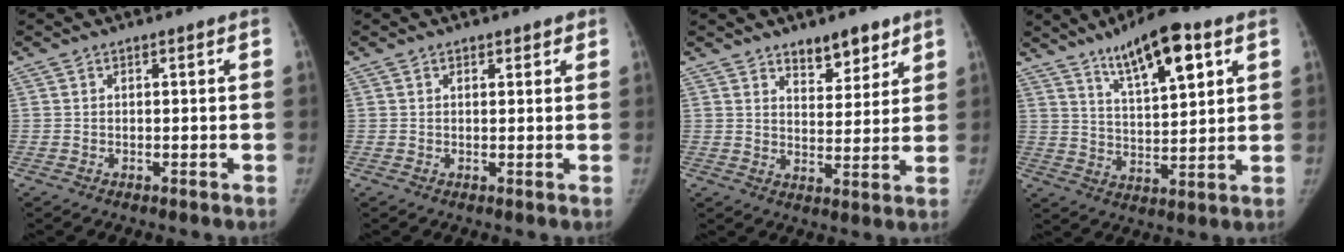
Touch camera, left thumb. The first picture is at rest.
{"total": 2.3, "force": [1.5, 1.3, 1.1], "torque": [0.000, -0.006, 0.017]}
{"total": 7.9, "force": [5.7, 3.7, 4.1], "torque": [-0.024, -0.038, 0.087]}
{"total": 13.7, "force": [7.5, 4.4, 10.6], "torque": [-0.150, -0.029, 0.125]}